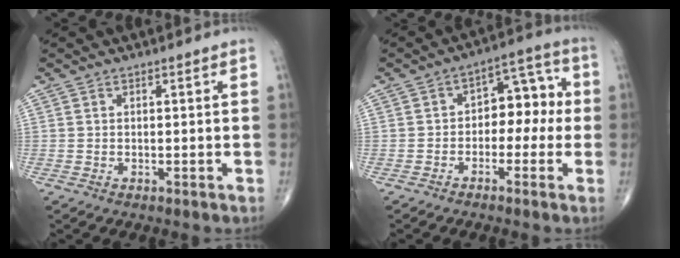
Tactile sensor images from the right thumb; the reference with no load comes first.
{"total": 7.5, "force": [-0.7, 5.1, 5.5], "torque": [-0.040, 0.036, -0.023]}